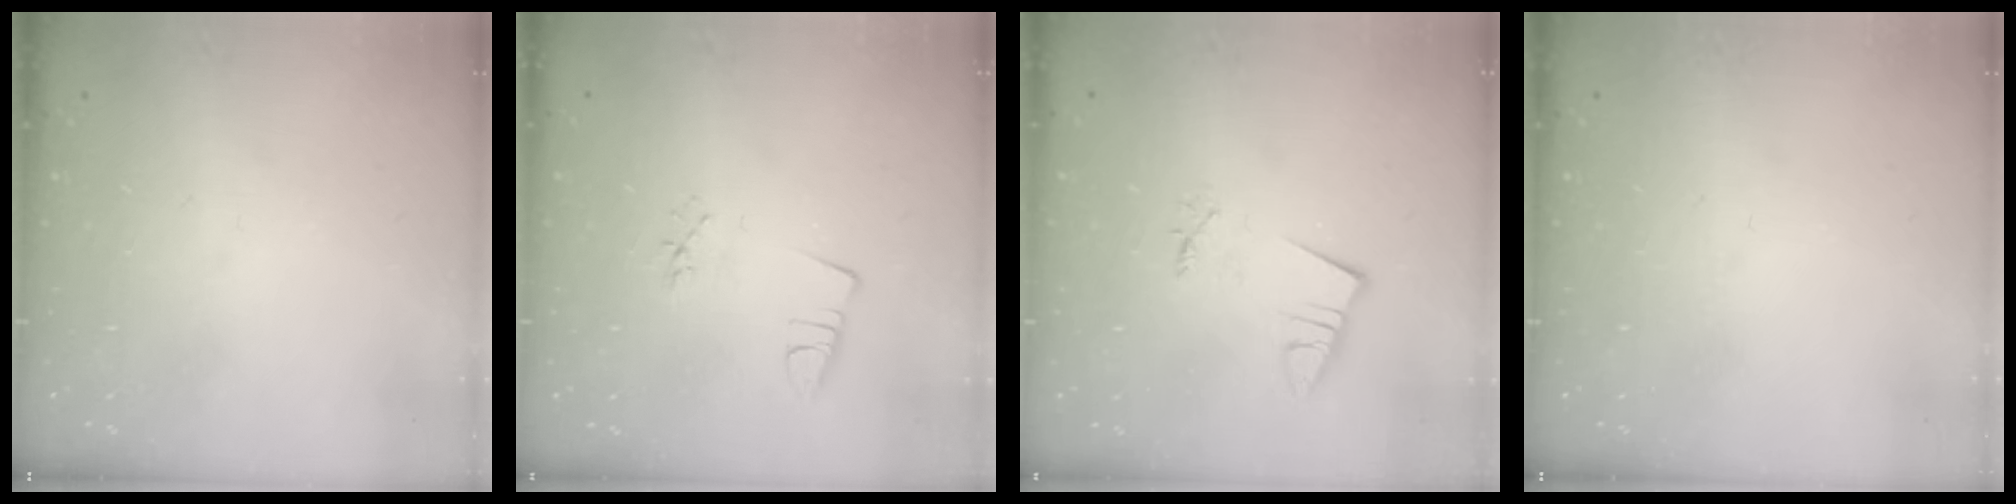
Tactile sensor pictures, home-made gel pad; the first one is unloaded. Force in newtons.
{"total": 2.4, "press": 2.0, "slide": 1.4}
{"total": 2.2, "press": 2.1, "slide": 0.2}
{"total": 0.0}